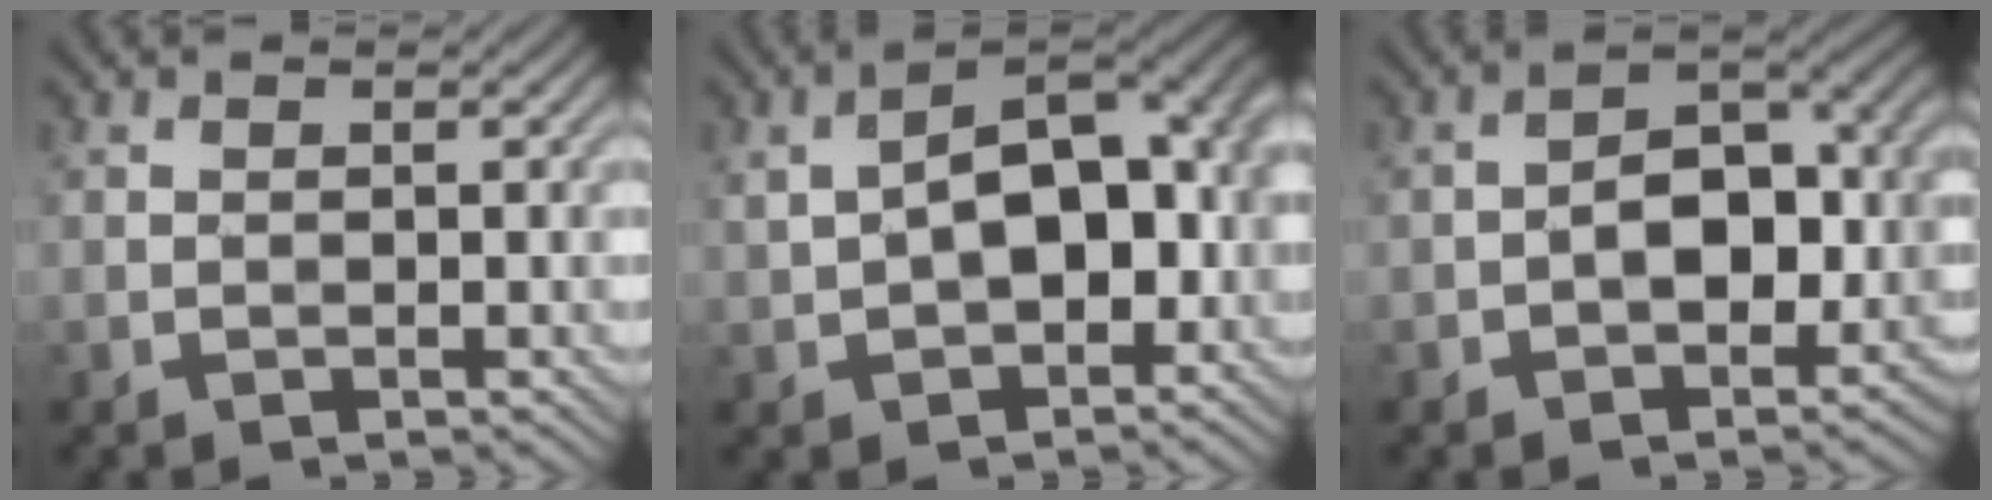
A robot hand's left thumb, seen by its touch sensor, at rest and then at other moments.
{"total": 12.5, "force": [-0.1, 7.6, 9.9], "torque": [-0.166, 0.002, 0.004]}
{"total": 7.5, "force": [-2.2, 4.6, 5.5], "torque": [-0.069, 0.004, -0.045]}